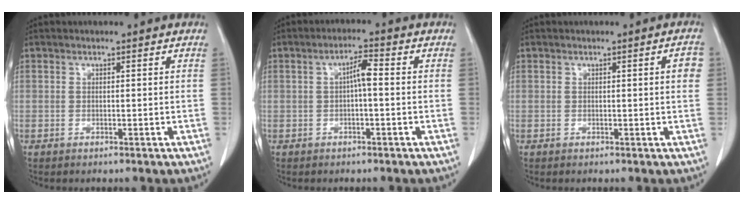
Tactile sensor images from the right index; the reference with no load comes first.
{"total": 3.0, "force": [0.0, 0.5, 3.0], "torque": [-0.051, 0.010, 0.000]}
{"total": 2.1, "force": [0.4, 0.2, 2.1], "torque": [-0.021, 0.005, 0.005]}